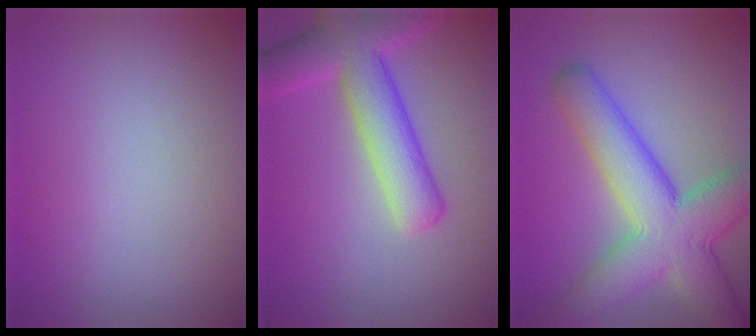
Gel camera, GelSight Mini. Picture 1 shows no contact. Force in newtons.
{"total": 7.3, "press": 7.2, "slide": 0.5}
{"total": 9.9, "press": 9.9, "slide": 0.4}